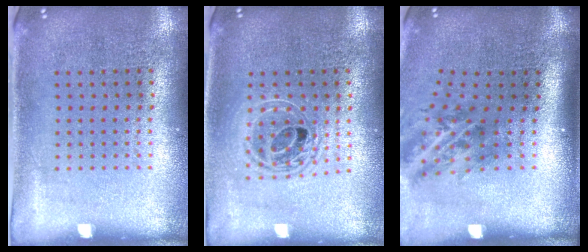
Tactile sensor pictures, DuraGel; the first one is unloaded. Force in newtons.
{"total": 1.7, "press": 1.4, "slide": 0.9}
{"total": 1.7, "press": 1.1, "slide": 1.3}